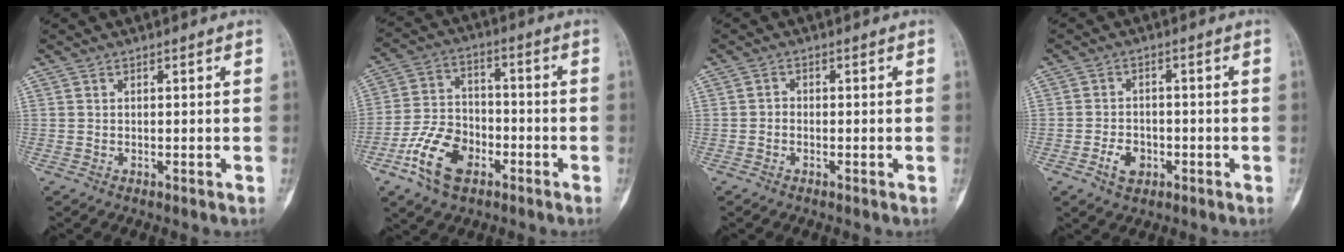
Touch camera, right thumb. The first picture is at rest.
{"total": 12.0, "force": [-5.8, 7.6, 7.3], "torque": [-0.123, 0.029, -0.113]}
{"total": 1.2, "force": [-0.4, 1.0, 0.5], "torque": [0.000, 0.005, -0.011]}
{"total": 4.5, "force": [-2.0, 3.2, 2.5], "torque": [-0.033, 0.012, -0.033]}